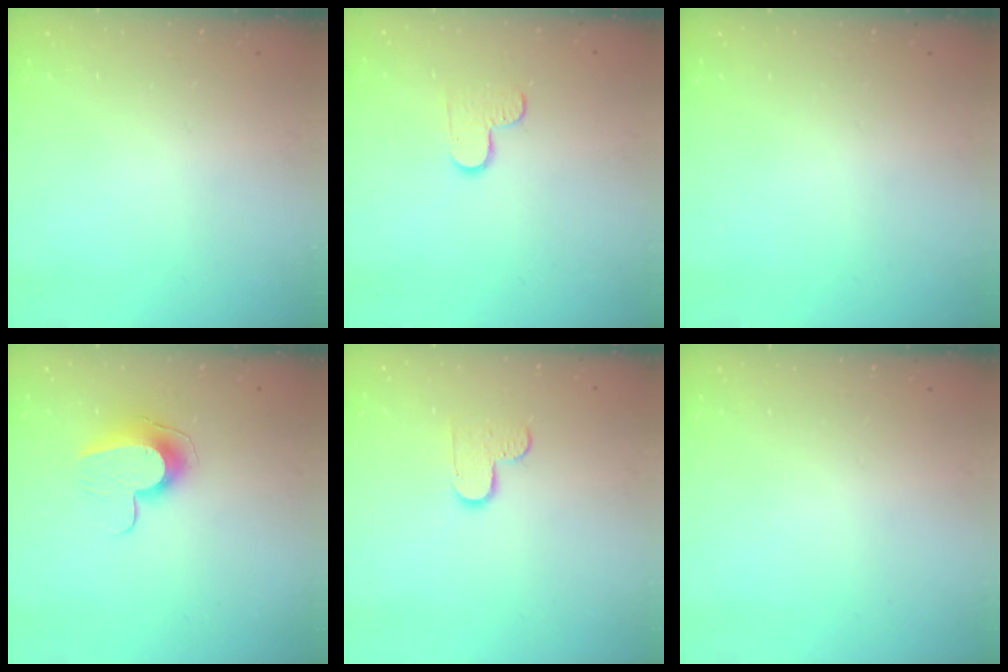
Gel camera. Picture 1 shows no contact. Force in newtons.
{"total": 6.1, "press": 6.1, "slide": 0.6}
{"total": 0.0}
{"total": 9.6, "press": 9.6, "slide": 0.1}
{"total": 6.2, "press": 6.2, "slide": 0.3}
{"total": 0.0}